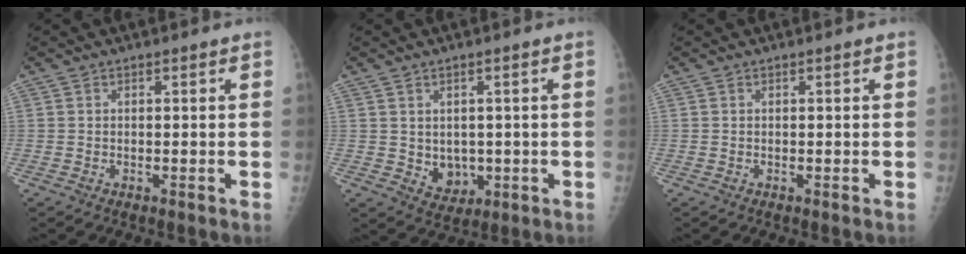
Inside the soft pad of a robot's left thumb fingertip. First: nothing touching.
{"total": 4.7, "force": [-0.1, 3.9, 2.7], "torque": [-0.020, -0.007, 0.014]}
{"total": 0.0}